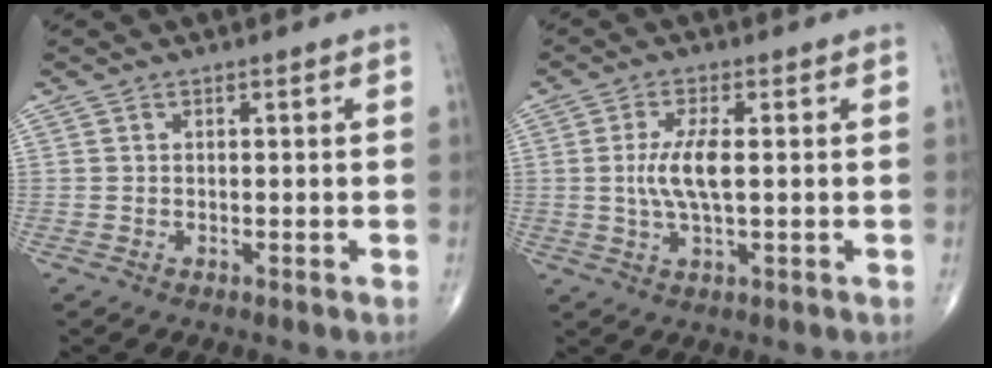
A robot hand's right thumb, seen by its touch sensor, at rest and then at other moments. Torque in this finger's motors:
{"motor_torque": [0.11, 0.05, 0.94, 0.11, 0.08]}